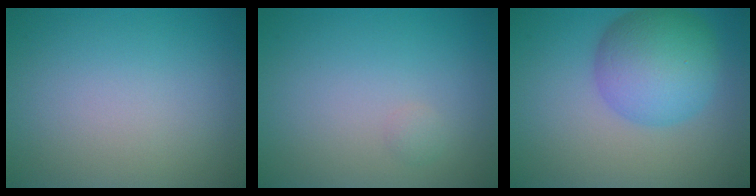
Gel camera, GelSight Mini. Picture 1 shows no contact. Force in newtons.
{"total": 0.5, "press": 0.5, "slide": 0.0}
{"total": 7.1, "press": 7.1, "slide": 0.2}